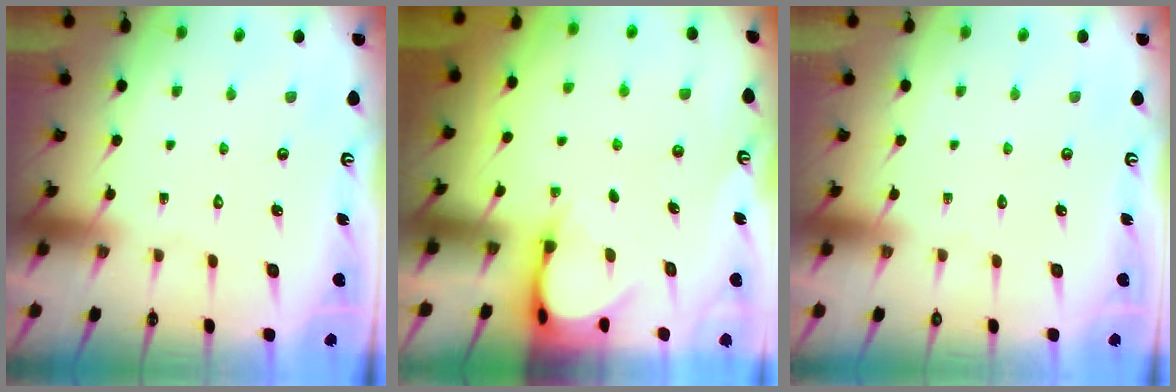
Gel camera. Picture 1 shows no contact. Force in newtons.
{"total": 4.2, "press": 4.2, "slide": 0.1}
{"total": 0.0}